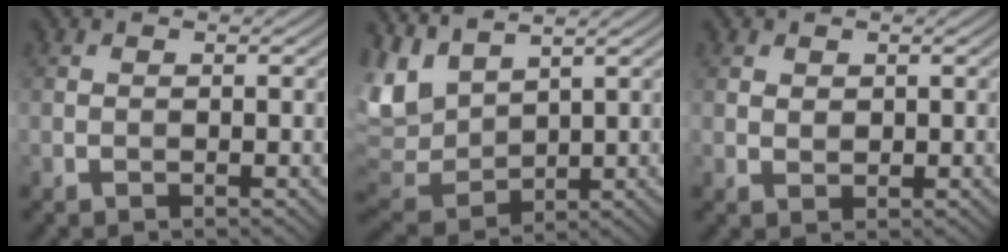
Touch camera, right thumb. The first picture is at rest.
{"total": 8.9, "force": [5.3, 4.6, 5.5], "torque": [-0.169, 0.006, 0.111]}
{"total": 1.2, "force": [0.6, 1.0, 0.3], "torque": [-0.011, -0.004, 0.013]}